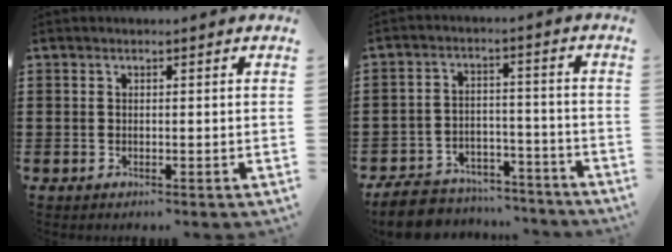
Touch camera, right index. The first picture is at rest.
{"total": 7.1, "force": [-6.6, 2.1, 1.7], "torque": [-0.037, 0.020, -0.128]}